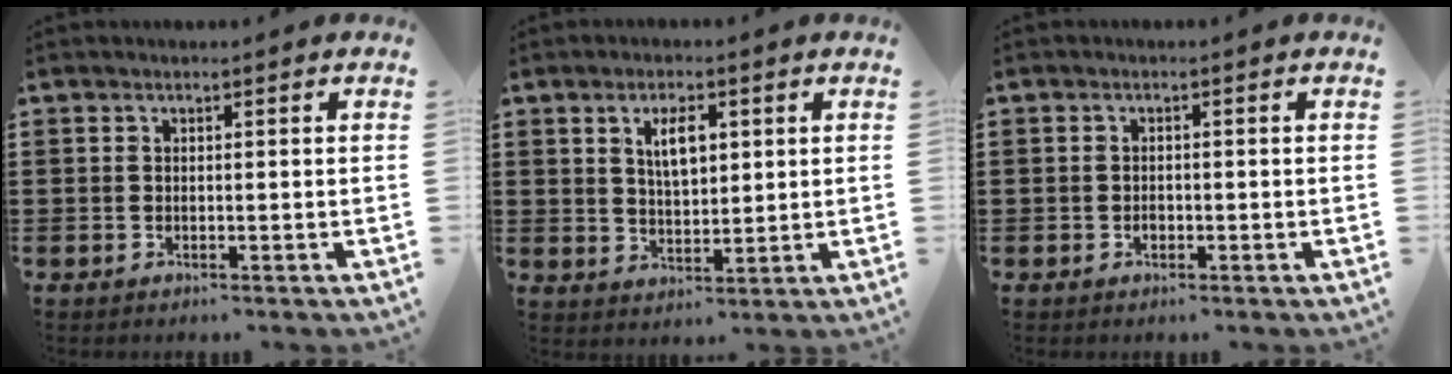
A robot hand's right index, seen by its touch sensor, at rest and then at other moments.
{"total": 4.9, "force": [1.7, 2.3, 4.0], "torque": [-0.069, 0.003, 0.024]}
{"total": 1.2, "force": [-0.5, 0.8, 0.7], "torque": [-0.015, -0.001, -0.009]}